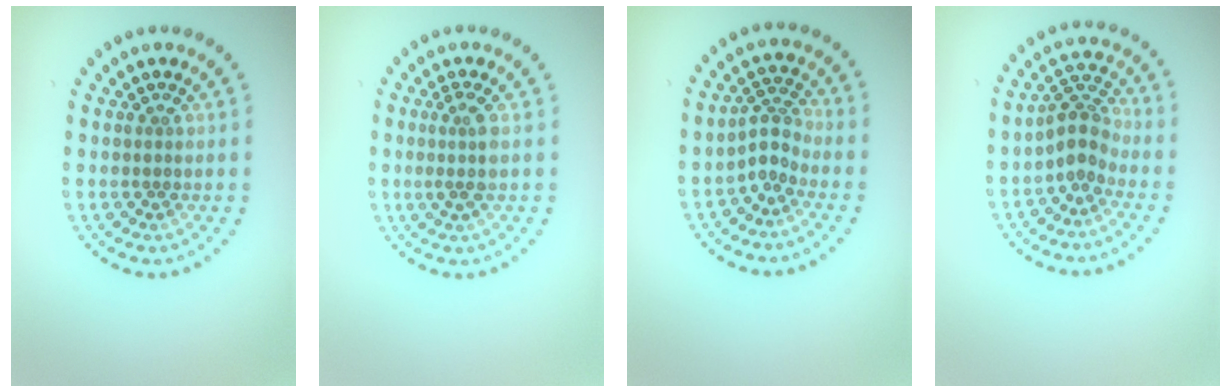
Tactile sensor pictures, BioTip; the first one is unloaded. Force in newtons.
{"total": 1.9, "press": 1.5, "slide": 1.1}
{"total": 2.3, "press": 1.5, "slide": 1.7}
{"total": 2.9, "press": 2.4, "slide": 1.7}